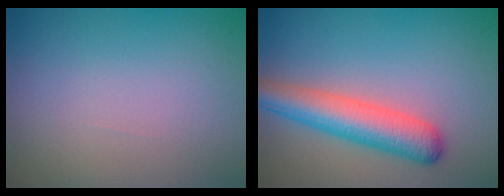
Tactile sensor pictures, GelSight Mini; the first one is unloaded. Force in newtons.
{"total": 5.2, "press": 5.2, "slide": 0.3}